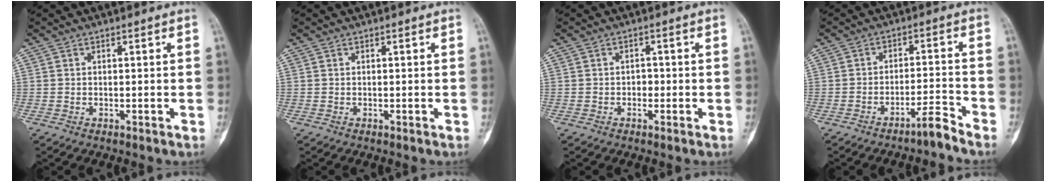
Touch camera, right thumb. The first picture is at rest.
{"total": 0.0}
{"total": 1.5, "force": [-0.4, 1.1, 0.8], "torque": [-0.003, 0.006, -0.010]}
{"total": 4.0, "force": [-3.5, -0.1, 1.9], "torque": [-0.034, 0.035, -0.060]}